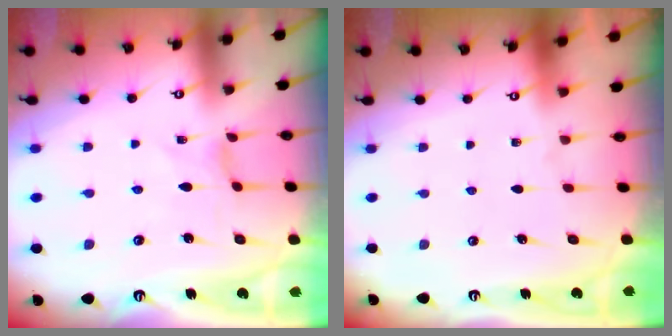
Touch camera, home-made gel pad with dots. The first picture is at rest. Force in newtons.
{"total": 0.0}